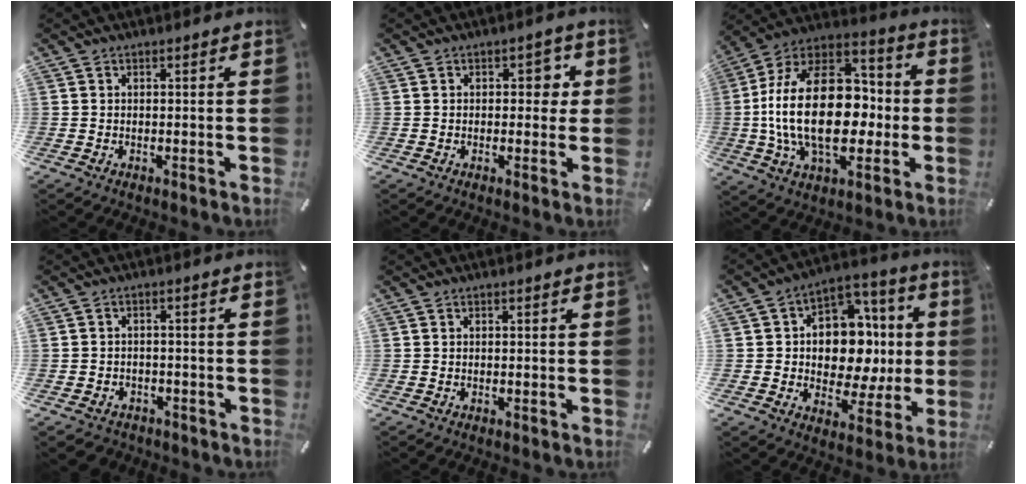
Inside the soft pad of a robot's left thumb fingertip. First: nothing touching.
{"total": 3.8, "force": [0.6, 2.6, 2.7], "torque": [-0.017, -0.004, -0.003]}
{"total": 28.5, "force": [-2.0, 18.0, 21.9], "torque": [-0.417, 0.003, -0.029]}
{"total": 2.9, "force": [-2.0, 2.0, 0.6], "torque": [-0.017, 0.008, -0.043]}
{"total": 0.0}
{"total": 14.0, "force": [0.1, 11.2, 8.4], "torque": [-0.103, -0.016, 0.012]}